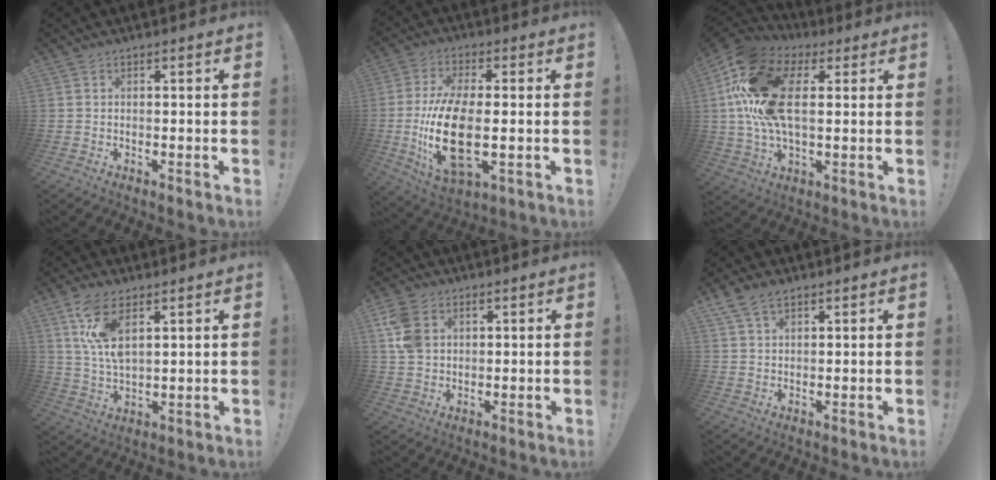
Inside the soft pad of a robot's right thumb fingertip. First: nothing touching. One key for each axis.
{"total": 18.2, "fx": -2.1, "fy": 8.3, "fz": 16.0, "tx": -0.320, "ty": -0.011, "tz": -0.028}
{"total": 20.9, "fx": 4.1, "fy": 12.6, "fz": 16.2, "tx": -0.321, "ty": 0.012, "tz": 0.071}
{"total": 11.3, "fx": 6.0, "fy": 4.8, "fz": 8.2, "tx": -0.168, "ty": -0.023, "tz": 0.109}
{"total": 8.9, "fx": 3.1, "fy": 6.5, "fz": 5.2, "tx": -0.112, "ty": 0.000, "tz": 0.062}
{"total": 5.2, "fx": 3.4, "fy": 2.7, "fz": 2.9, "tx": -0.061, "ty": -0.006, "tz": 0.068}